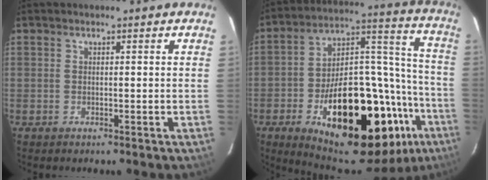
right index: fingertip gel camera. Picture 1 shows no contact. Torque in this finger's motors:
{"motor_torque": [2.14, 0.00, 1.05, 0.21]}